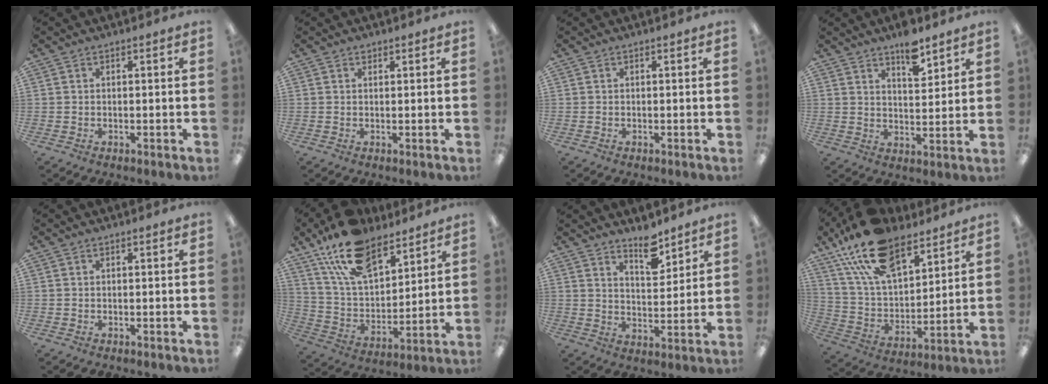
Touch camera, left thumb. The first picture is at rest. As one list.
[{"total": 0.7, "force": [0.6, 0.3, 0.1], "torque": [-0.003, 0.000, 0.012]}, {"total": 0.0}, {"total": 7.1, "force": [5.7, 2.6, 3.5], "torque": [-0.043, -0.036, 0.095]}, {"total": 0.0}, {"total": 18.7, "force": [13.0, 9.2, 9.7], "torque": [-0.186, -0.059, 0.238]}, {"total": 4.8, "force": [4.2, 1.4, 1.9], "torque": [-0.015, -0.034, 0.070]}, {"total": 20.6, "force": [14.0, 10.0, 11.3], "torque": [-0.220, -0.061, 0.255]}]